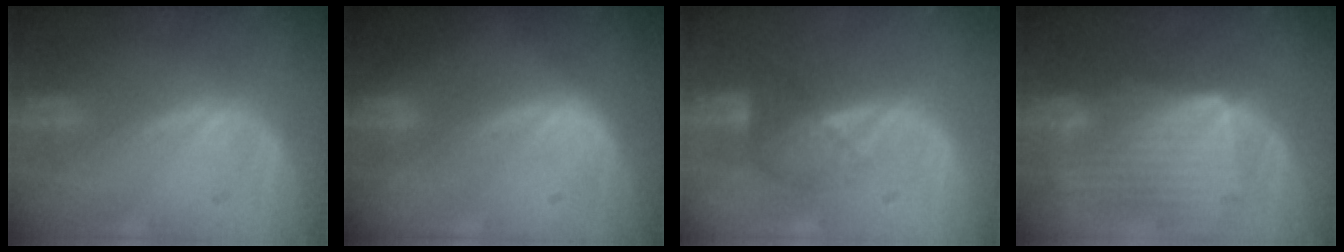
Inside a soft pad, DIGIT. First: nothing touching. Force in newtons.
{"total": 1.3, "press": 1.3, "slide": 0.1}
{"total": 4.4, "press": 3.8, "slide": 2.2}
{"total": 10.1, "press": 9.0, "slide": 4.5}